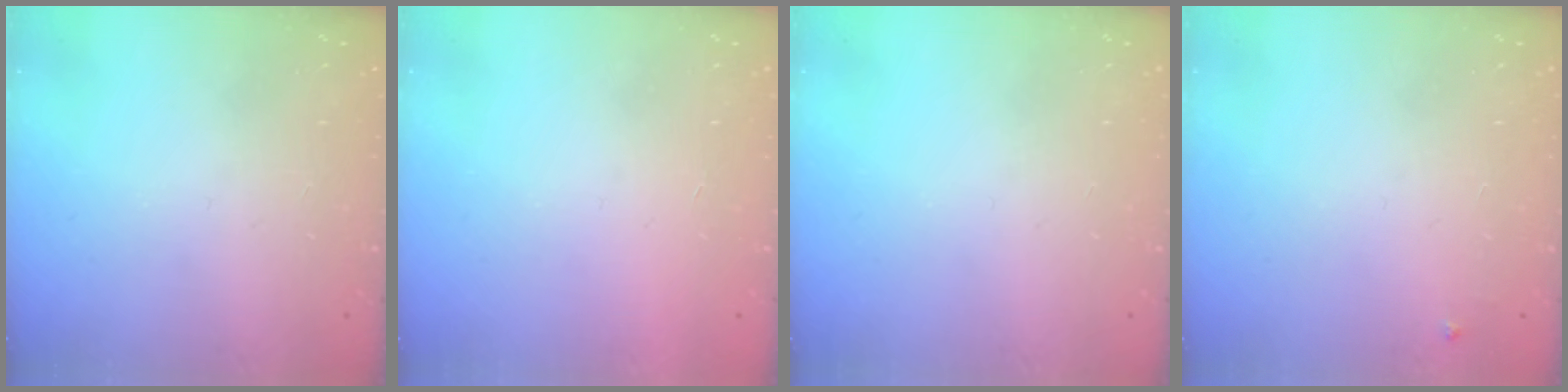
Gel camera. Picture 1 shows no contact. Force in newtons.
{"total": 1.5, "press": 1.5, "slide": 0.1}
{"total": 0.0}
{"total": 3.2, "press": 3.2, "slide": 0.5}